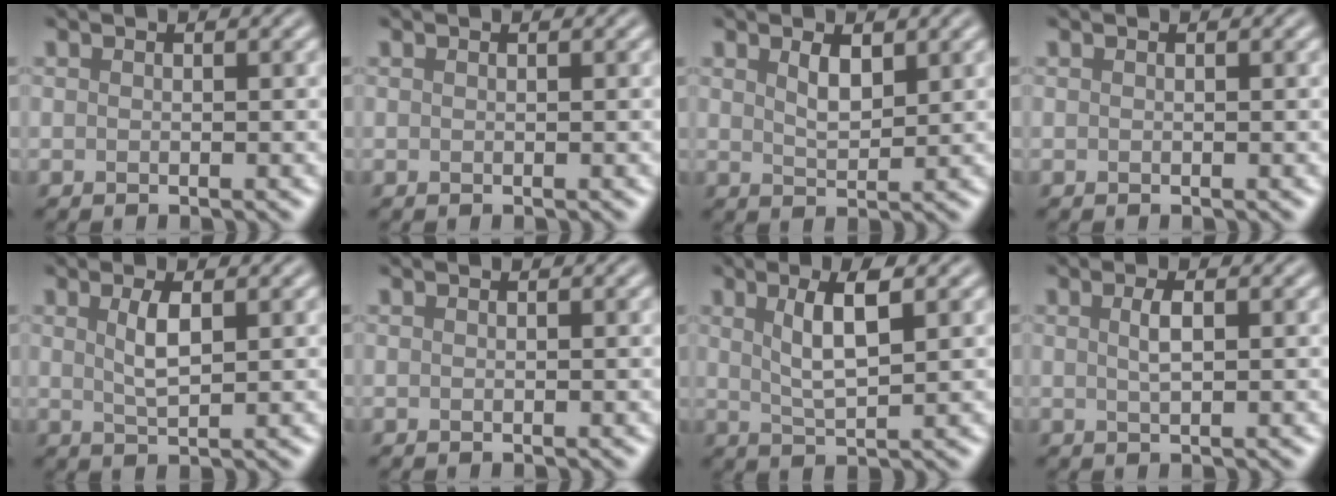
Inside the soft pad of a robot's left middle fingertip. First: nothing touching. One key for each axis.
{"total": 0.0}
{"total": 2.1, "fx": 1.2, "fy": 0.8, "fz": 1.5, "tx": -0.032, "ty": -0.003, "tz": 0.024}
{"total": 0.0}
{"total": 2.3, "fx": 0.8, "fy": 0.7, "fz": 2.1, "tx": -0.041, "ty": 0.000, "tz": 0.017}
{"total": 0.0}
{"total": 4.2, "fx": 1.5, "fy": 1.1, "fz": 3.7, "tx": -0.071, "ty": 0.001, "tz": 0.029}
{"total": 1.6, "fx": 0.5, "fy": 0.4, "fz": 1.5, "tx": -0.029, "ty": 0.002, "tz": 0.009}